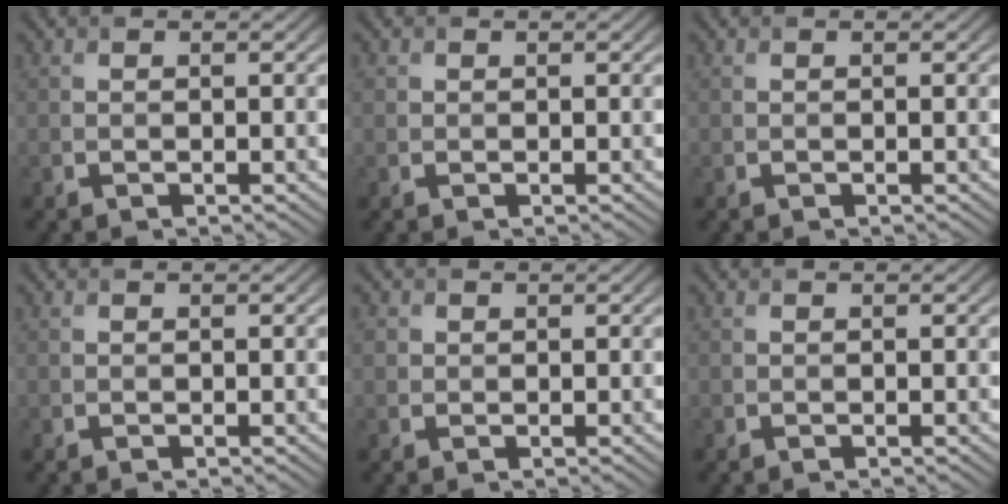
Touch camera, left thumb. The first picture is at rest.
{"total": 0.7, "force": [0.2, 0.6, 0.2], "torque": [-0.002, -0.001, 0.004]}
{"total": 0.0}
{"total": 0.0}
{"total": 1.2, "force": [0.3, 1.1, 0.3], "torque": [-0.006, 0.000, 0.003]}
{"total": 0.0}